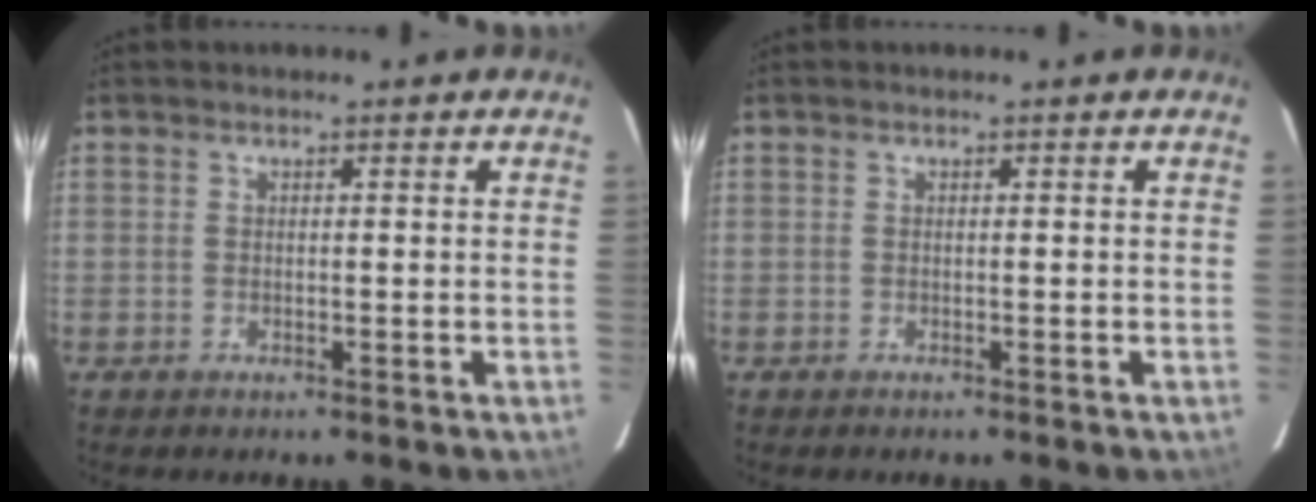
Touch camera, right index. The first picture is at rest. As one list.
[{"total": 0.0}]